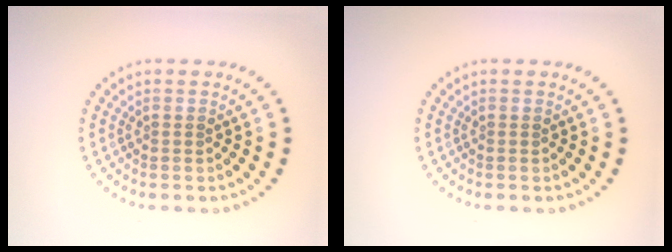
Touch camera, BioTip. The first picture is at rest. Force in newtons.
{"total": 0.0}